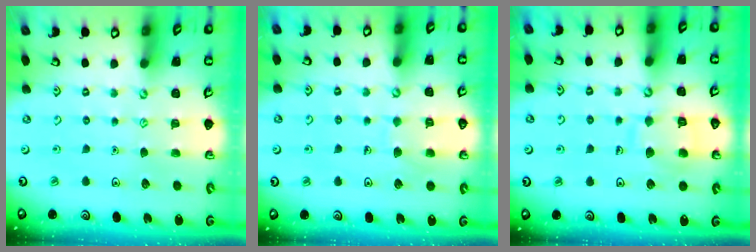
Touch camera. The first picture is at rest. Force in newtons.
{"total": 5.8, "press": 5.8, "slide": 0.6}
{"total": 10.3, "press": 10.2, "slide": 0.7}